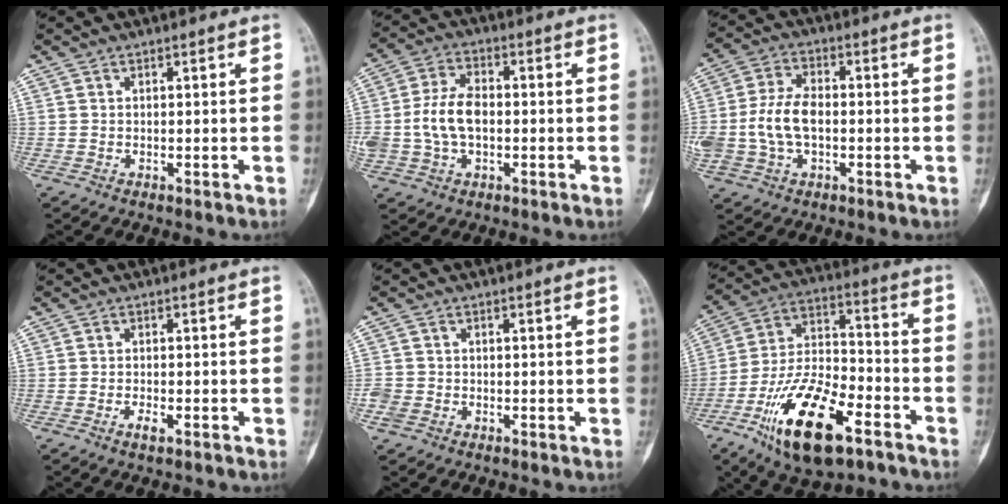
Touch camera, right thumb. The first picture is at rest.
{"total": 9.6, "force": [-0.8, 6.0, 7.4], "torque": [-0.146, 0.019, -0.018]}
{"total": 9.9, "force": [-1.0, 6.0, 7.7], "torque": [-0.159, 0.019, -0.022]}
{"total": 1.7, "force": [-1.0, 0.6, 1.2], "torque": [-0.026, 0.003, -0.021]}
{"total": 2.7, "force": [-1.1, 2.2, 1.0], "torque": [-0.020, 0.006, -0.023]}
{"total": 20.3, "force": [-10.7, 8.6, 14.9], "torque": [-0.271, 0.061, -0.188]}